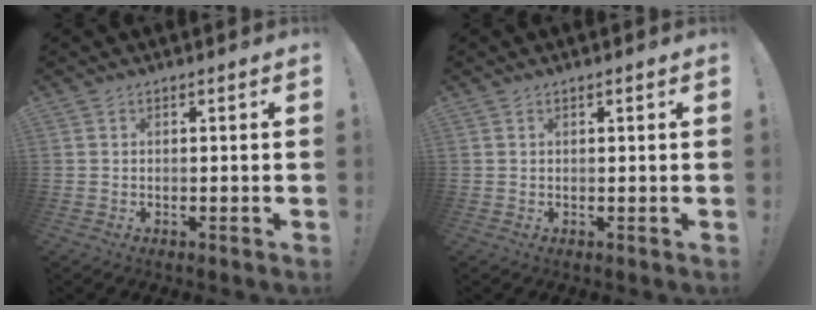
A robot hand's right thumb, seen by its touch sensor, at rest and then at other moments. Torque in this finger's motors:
{"motor_torque": [0.03, 0.08, 0.01, -0.01, 0.12]}